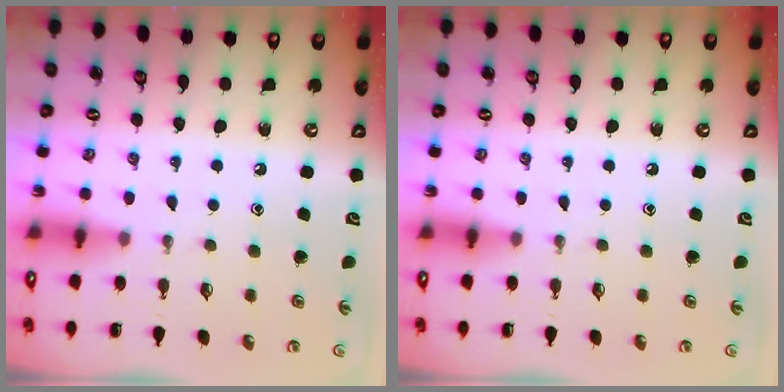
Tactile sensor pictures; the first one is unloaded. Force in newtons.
{"total": 0.0}